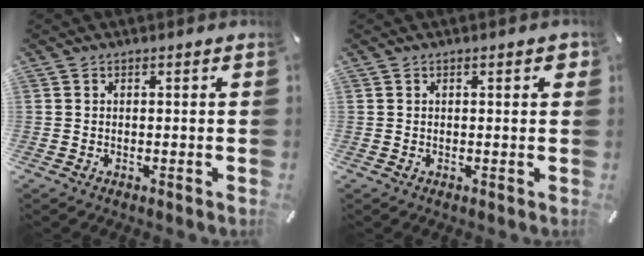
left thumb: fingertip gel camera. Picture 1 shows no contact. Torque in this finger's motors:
{"motor_torque": [0.46, 0.18, 0.14, -0.08, -0.01]}